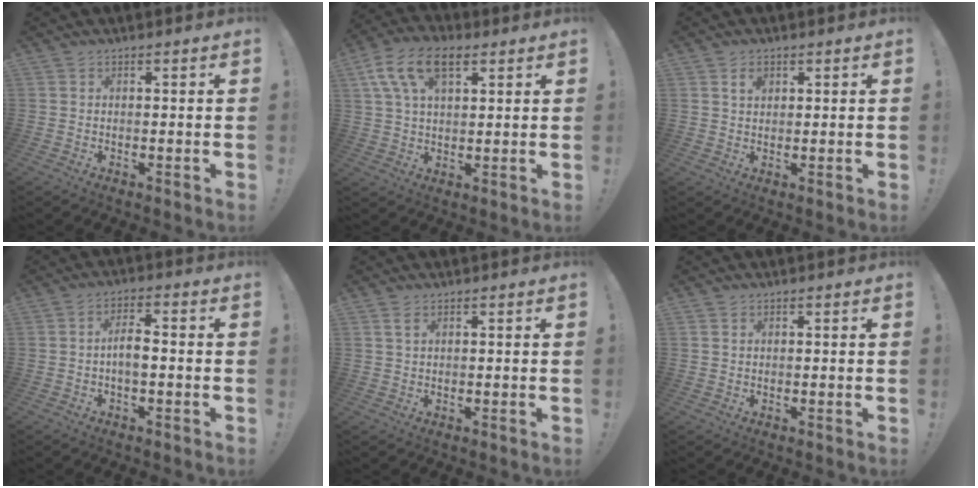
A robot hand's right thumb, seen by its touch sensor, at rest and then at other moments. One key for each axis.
{"total": 12.7, "fx": 5.7, "fy": 6.9, "fz": 9.0, "tx": -0.159, "ty": -0.006, "tz": 0.105}
{"total": 2.7, "fx": 1.3, "fy": 1.8, "fz": 1.5, "tx": -0.021, "ty": 0.000, "tz": 0.021}
{"total": 5.2, "fx": -0.9, "fy": 1.9, "fz": 4.8, "tx": -0.090, "ty": 0.005, "tz": -0.019}
{"total": 2.2, "fx": 1.1, "fy": 0.9, "fz": 1.7, "tx": -0.035, "ty": 0.002, "tz": 0.020}
{"total": 0.8, "fx": 0.5, "fy": 0.6, "fz": 0.2, "tx": -0.002, "ty": 0.001, "tz": 0.010}